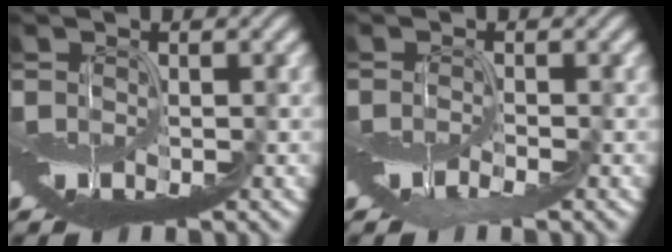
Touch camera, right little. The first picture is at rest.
{"total": 1.0, "force": [-0.6, -0.6, -0.5], "torque": [0.005, -0.001, -0.013]}